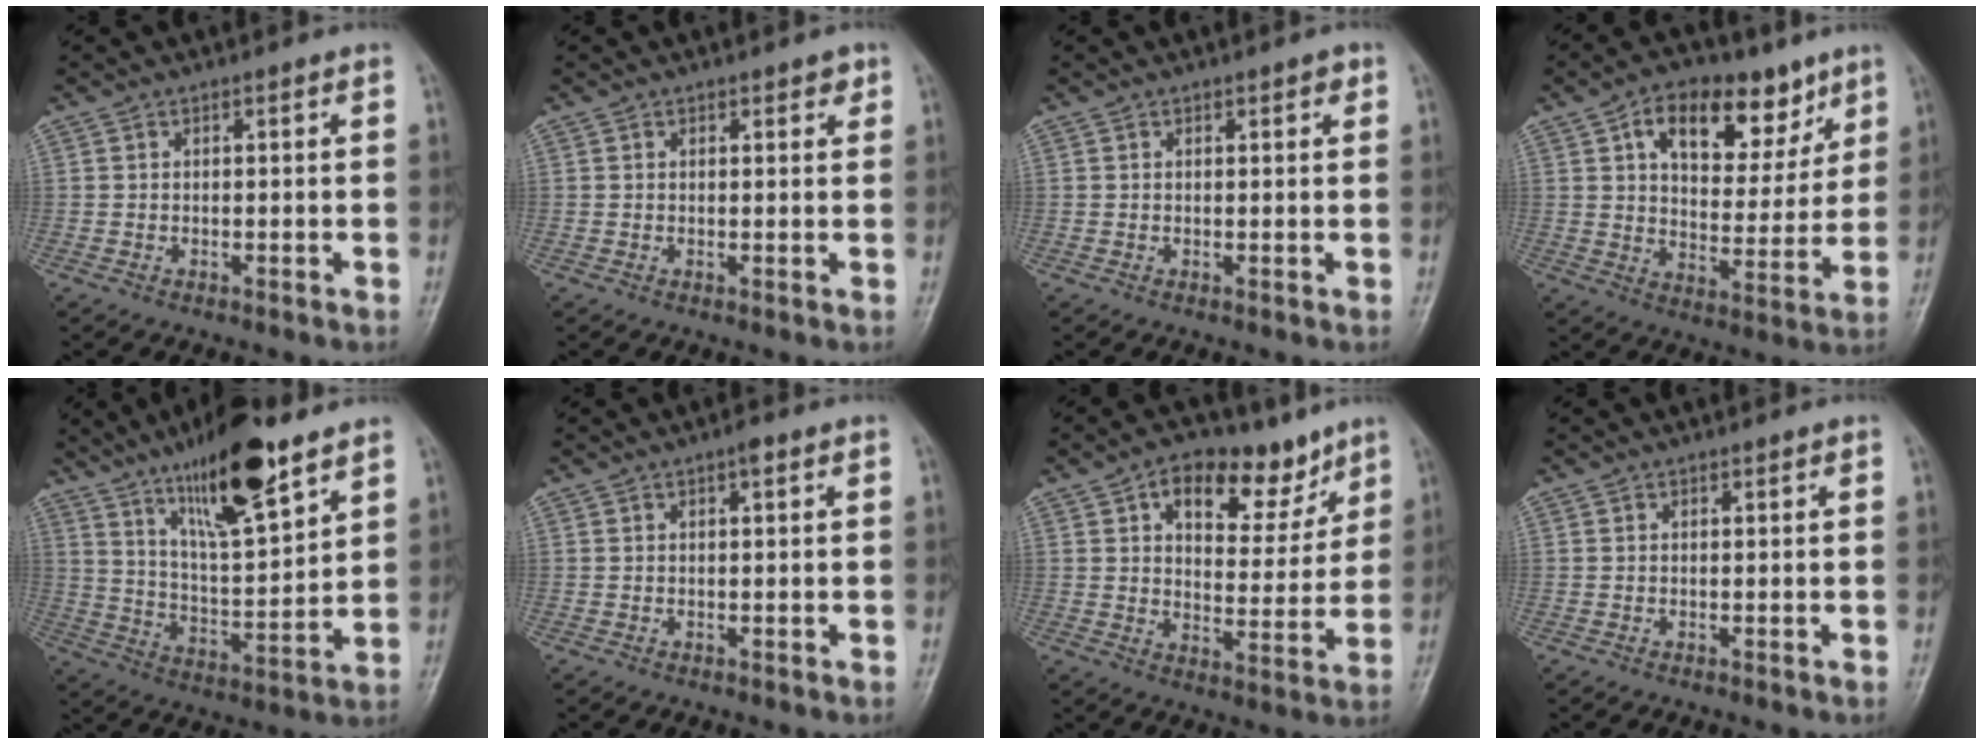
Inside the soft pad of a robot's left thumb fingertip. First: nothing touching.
{"total": 1.5, "force": [1.0, 0.8, 0.8], "torque": [0.002, -0.004, 0.009]}
{"total": 1.2, "force": [0.7, 0.5, 0.8], "torque": [-0.004, -0.001, 0.006]}
{"total": 16.8, "force": [8.6, 9.7, 10.7], "torque": [-0.113, -0.024, 0.138]}
{"total": 17.3, "force": [11.2, 4.3, 12.5], "torque": [-0.194, -0.059, 0.201]}
{"total": 1.4, "force": [0.7, 0.4, 1.1], "torque": [-0.016, 0.001, 0.008]}
{"total": 14.2, "force": [8.2, 7.9, 8.5], "torque": [-0.081, -0.031, 0.127]}
{"total": 0.0}